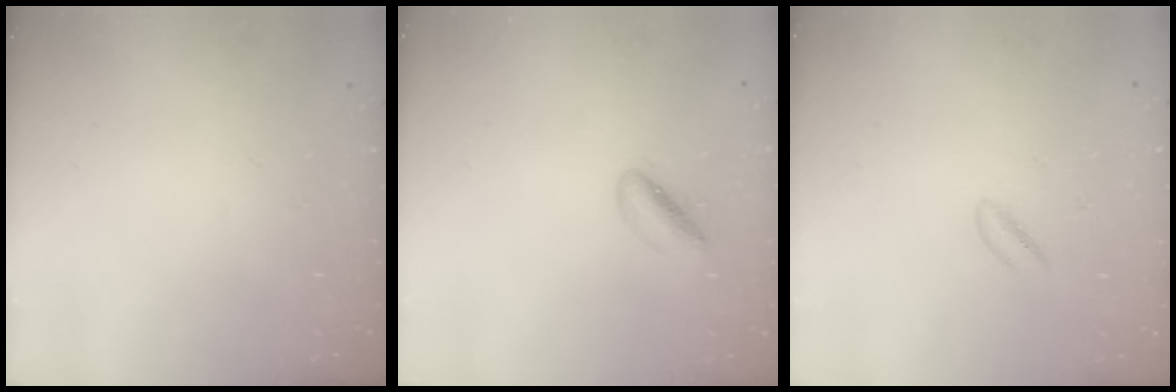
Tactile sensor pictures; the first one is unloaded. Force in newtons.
{"total": 3.5, "press": 3.4, "slide": 0.9}
{"total": 1.1, "press": 1.0, "slide": 0.5}